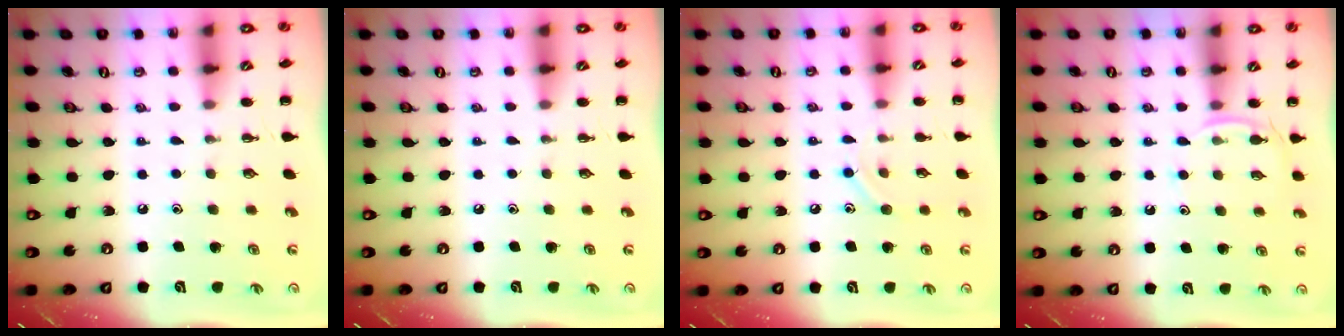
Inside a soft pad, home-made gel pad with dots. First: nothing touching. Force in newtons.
{"total": 0.0}
{"total": 7.2, "press": 7.1, "slide": 1.4}
{"total": 4.5, "press": 4.3, "slide": 1.3}